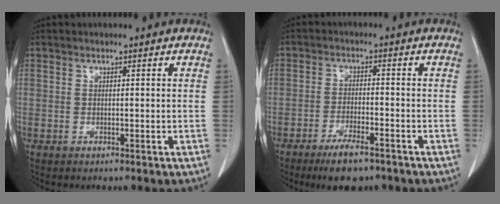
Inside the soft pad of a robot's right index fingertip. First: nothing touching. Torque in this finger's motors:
{"motor_torque": [0.47, -0.43, 0.31, 0.07]}